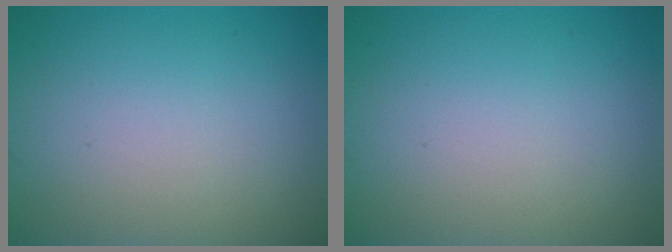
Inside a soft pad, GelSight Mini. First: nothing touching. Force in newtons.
{"total": 0.0}